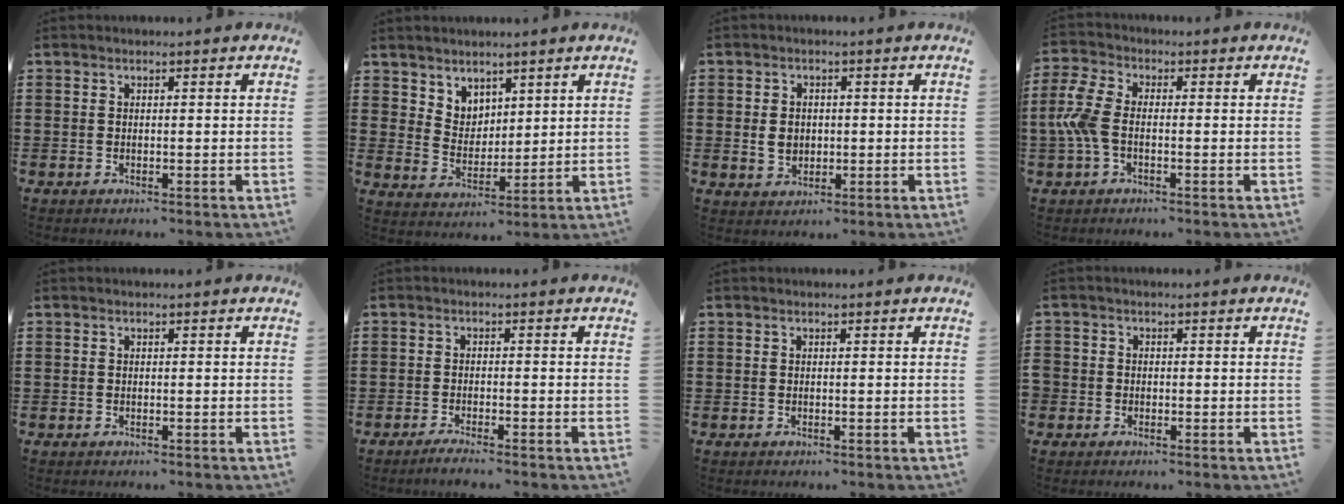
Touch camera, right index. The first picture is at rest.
{"total": 4.7, "force": [3.7, 2.8, -0.2], "torque": [-0.016, -0.006, 0.072]}
{"total": 3.1, "force": [0.0, 2.5, 1.8], "torque": [-0.040, 0.008, -0.001]}
{"total": 6.0, "force": [-1.0, 3.2, 5.0], "torque": [-0.139, -0.005, -0.031]}
{"total": 0.0}
{"total": 1.5, "force": [-1.4, -0.3, 0.5], "torque": [-0.009, -0.004, -0.026]}
{"total": 0.0}
{"total": 1.2, "force": [-0.6, 1.0, 0.2], "torque": [-0.007, 0.001, -0.014]}